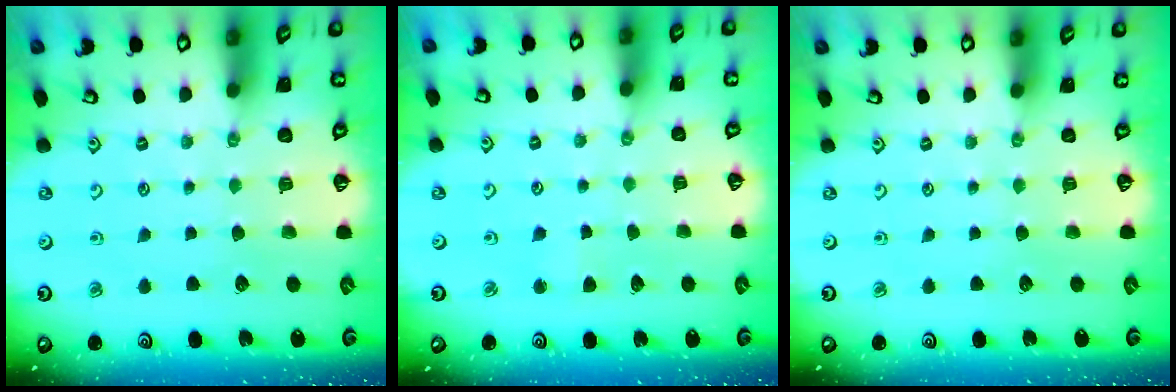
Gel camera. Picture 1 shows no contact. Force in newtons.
{"total": 2.7, "press": 2.6, "slide": 0.4}
{"total": 0.0}